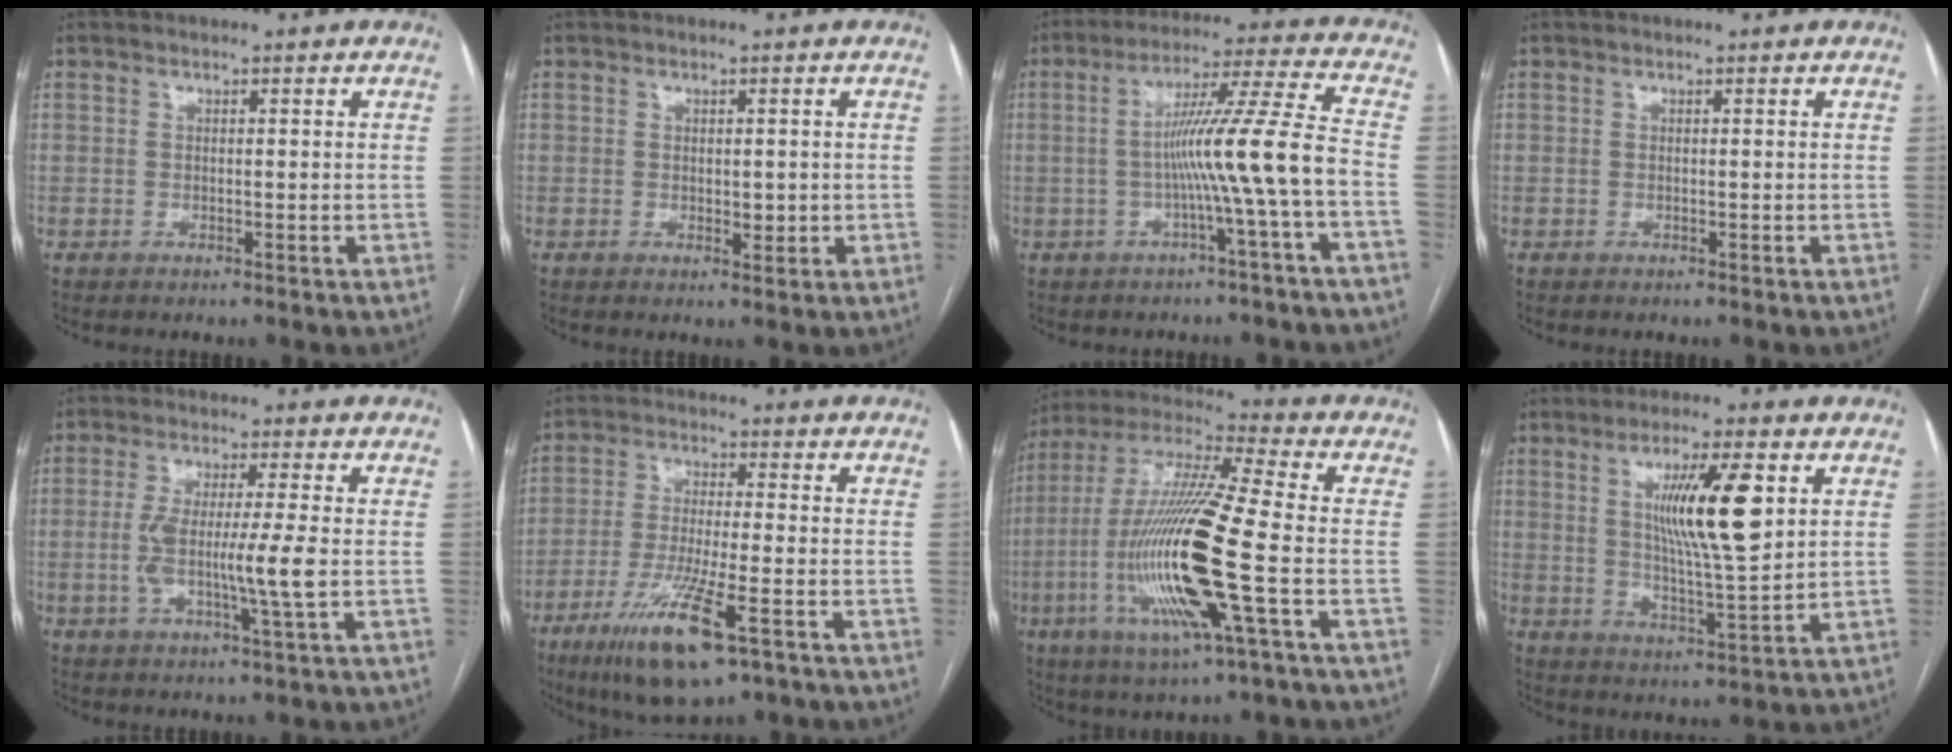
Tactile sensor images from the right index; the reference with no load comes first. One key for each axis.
{"total": 2.0, "fx": 0.0, "fy": 1.2, "fz": 1.6, "tx": -0.019, "ty": -0.003, "tz": 0.003}
{"total": 11.0, "fx": -2.6, "fy": -2.1, "fz": 10.5, "tx": -0.180, "ty": 0.019, "tz": -0.040}
{"total": 0.0}
{"total": 8.7, "fx": -1.0, "fy": -0.1, "fz": 8.6, "tx": -0.166, "ty": -0.005, "tz": -0.020}
{"total": 12.9, "fx": -6.7, "fy": 1.7, "fz": 10.9, "tx": -0.212, "ty": -0.031, "tz": -0.115}
{"total": 20.7, "fx": -4.8, "fy": 1.2, "fz": 20.1, "tx": -0.430, "ty": -0.018, "tz": -0.095}
{"total": 11.7, "fx": 3.6, "fy": 1.1, "fz": 11.1, "tx": -0.192, "ty": -0.003, "tz": 0.064}